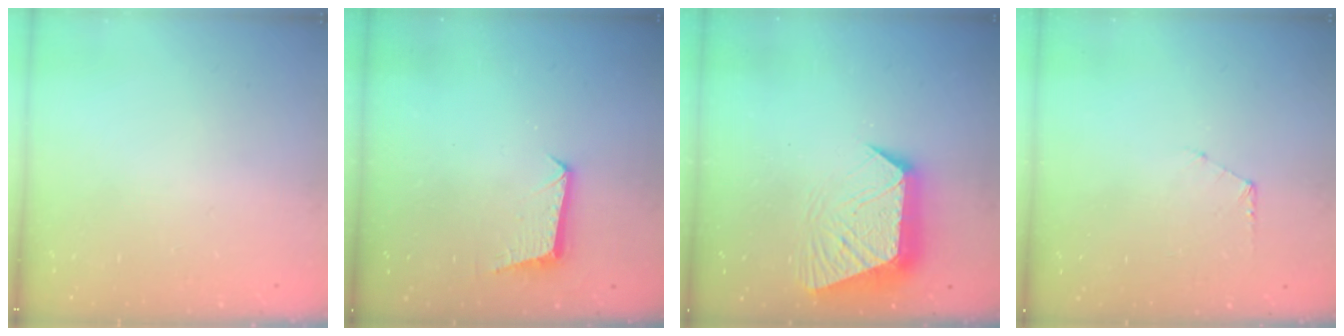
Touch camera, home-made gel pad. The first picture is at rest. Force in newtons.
{"total": 7.1, "press": 7.1, "slide": 0.5}
{"total": 12.9, "press": 12.9, "slide": 1.1}
{"total": 4.4, "press": 4.4, "slide": 0.3}